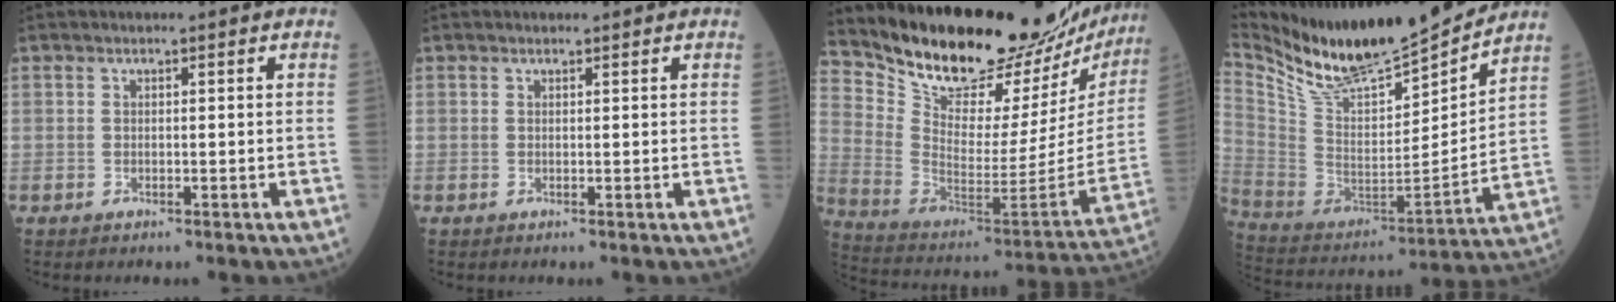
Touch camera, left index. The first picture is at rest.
{"total": 0.0}
{"total": 28.8, "force": [26.0, 6.3, 10.9], "torque": [-0.188, -0.101, 0.364]}
{"total": 19.0, "force": [16.8, 2.6, 8.5], "torque": [-0.170, -0.035, 0.301]}